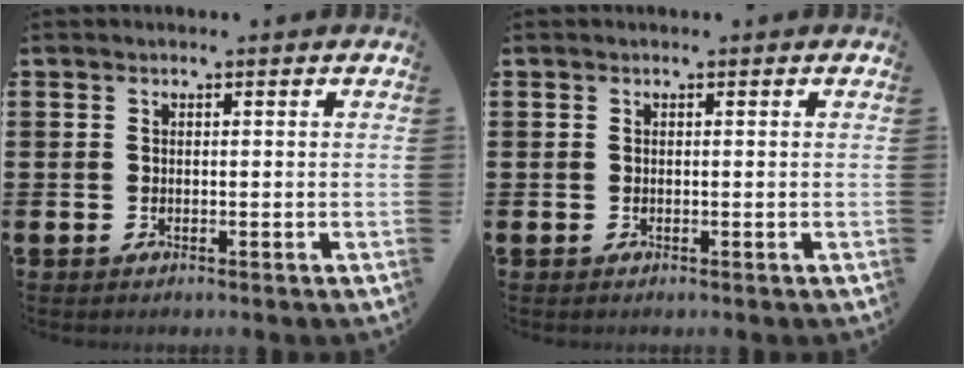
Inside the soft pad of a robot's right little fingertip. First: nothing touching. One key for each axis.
{"total": 0.0}